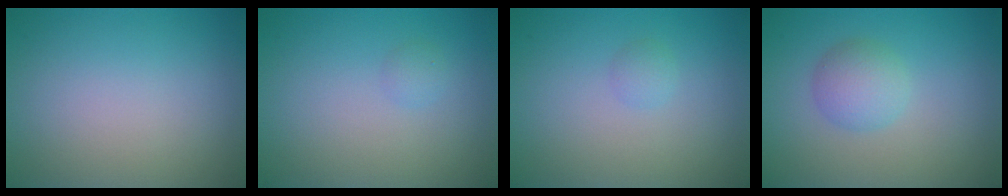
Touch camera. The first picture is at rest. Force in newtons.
{"total": 0.7, "press": 0.7, "slide": 0.0}
{"total": 0.8, "press": 0.8, "slide": 0.0}
{"total": 2.7, "press": 2.7, "slide": 0.1}